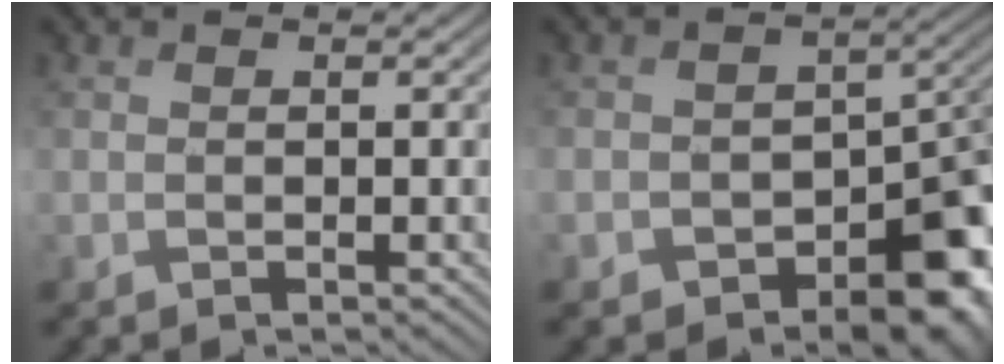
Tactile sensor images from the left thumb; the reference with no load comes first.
{"total": 11.1, "force": [-6.0, 7.2, 5.9], "torque": [-0.064, -0.022, -0.088]}